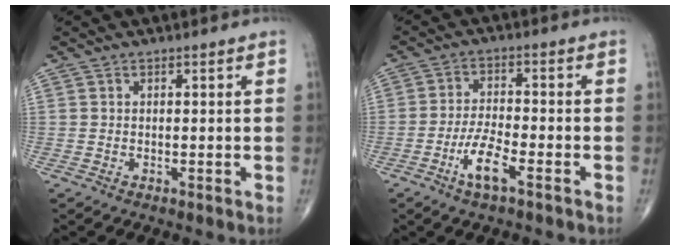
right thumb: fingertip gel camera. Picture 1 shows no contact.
{"total": 6.6, "force": [-3.4, 1.7, 5.4], "torque": [-0.111, 0.017, -0.064]}